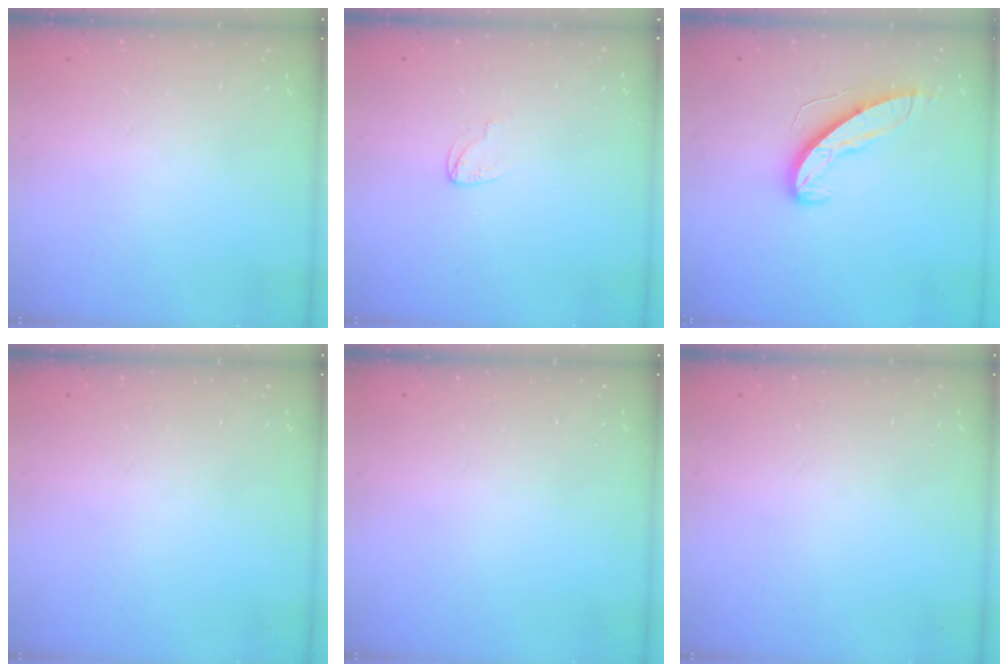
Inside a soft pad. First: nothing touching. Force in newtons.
{"total": 3.2, "press": 3.2, "slide": 0.2}
{"total": 9.5, "press": 9.5, "slide": 0.3}
{"total": 0.0}
{"total": 0.0}
{"total": 0.0}